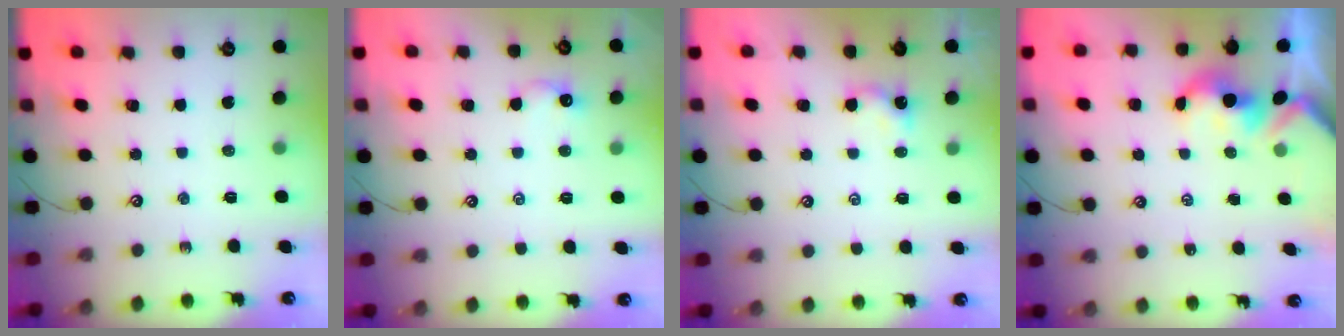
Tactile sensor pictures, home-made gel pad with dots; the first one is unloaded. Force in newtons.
{"total": 0.8, "press": 0.6, "slide": 0.5}
{"total": 0.7, "press": 0.7, "slide": 0.3}
{"total": 1.6, "press": 1.6, "slide": 0.2}